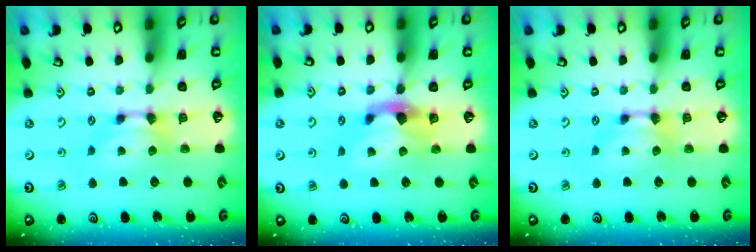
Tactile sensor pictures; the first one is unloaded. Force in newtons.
{"total": 2.9, "press": 2.5, "slide": 1.5}
{"total": 0.0}